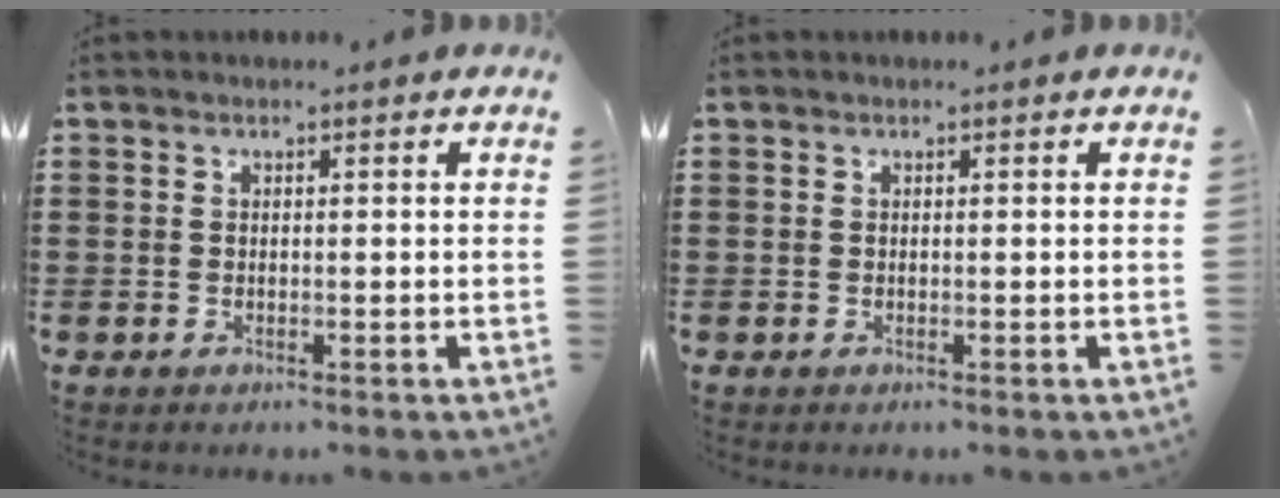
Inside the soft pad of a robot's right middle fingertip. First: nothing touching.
{"total": 0.0}